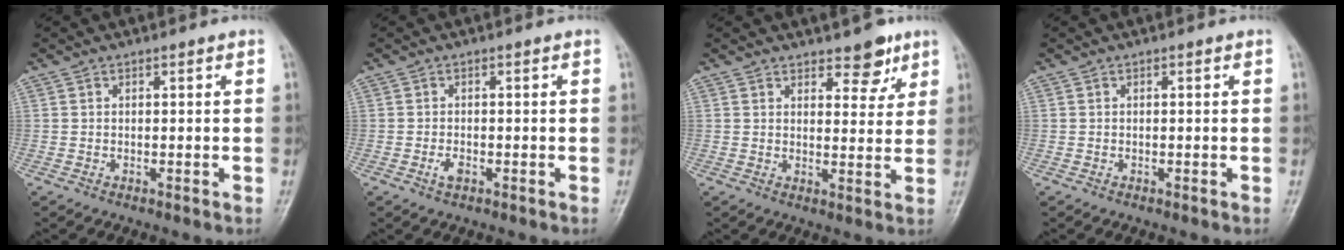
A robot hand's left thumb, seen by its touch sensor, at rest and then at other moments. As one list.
[{"total": 1.5, "force": [-0.6, 0.8, 1.1], "torque": [-0.023, -0.001, -0.012]}, {"total": 5.6, "force": [4.0, 2.7, 2.9], "torque": [-0.009, -0.025, 0.056]}, {"total": 0.0}]